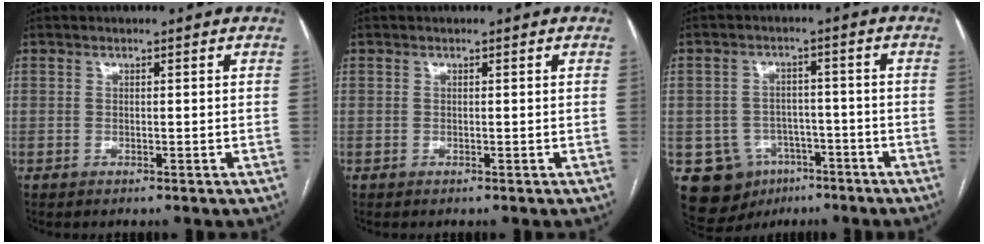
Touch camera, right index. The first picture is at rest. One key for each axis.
{"total": 0.0}
{"total": 9.1, "fx": -4.3, "fy": 7.6, "fz": 2.7, "tx": -0.048, "ty": 0.017, "tz": -0.052}